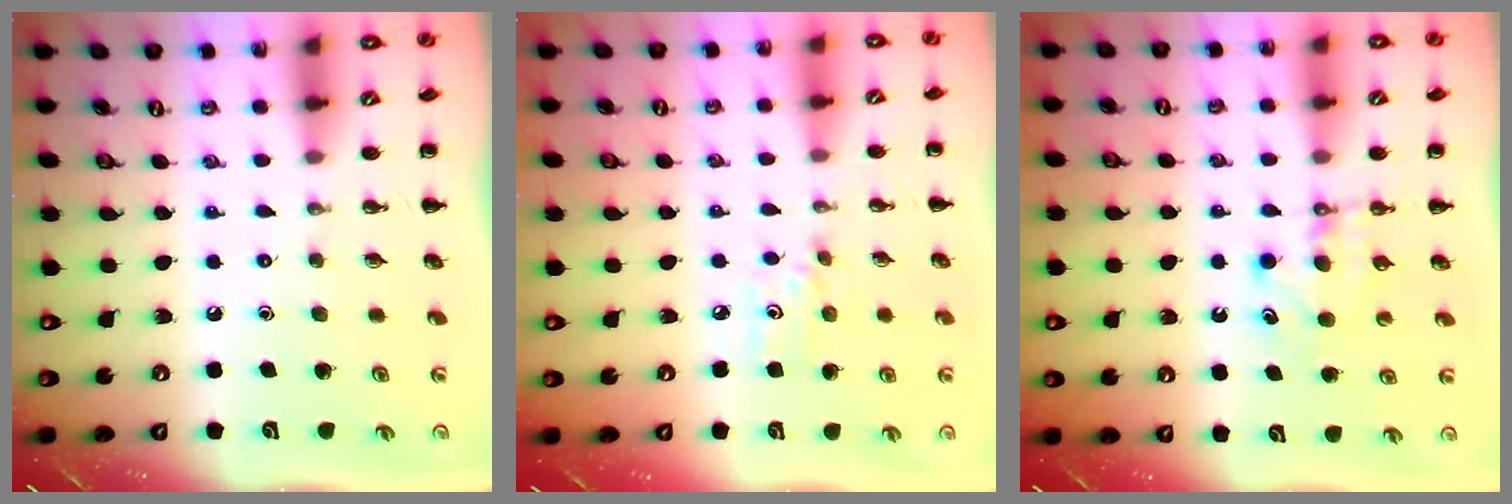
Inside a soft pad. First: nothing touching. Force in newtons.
{"total": 5.3, "press": 5.0, "slide": 1.6}
{"total": 6.3, "press": 6.1, "slide": 1.4}